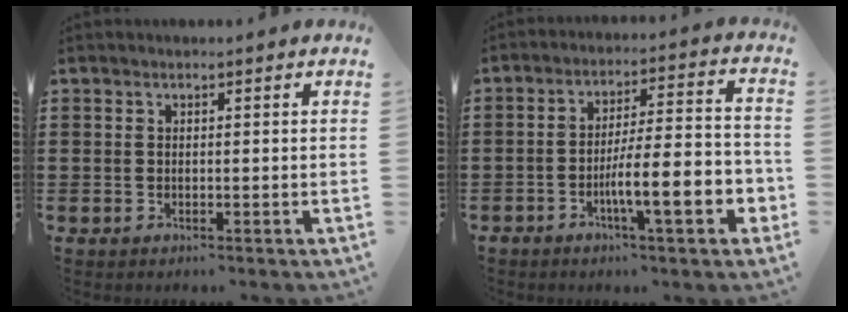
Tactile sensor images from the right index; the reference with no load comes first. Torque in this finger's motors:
{"motor_torque": [1.16, -0.97, 0.58, 0.21]}